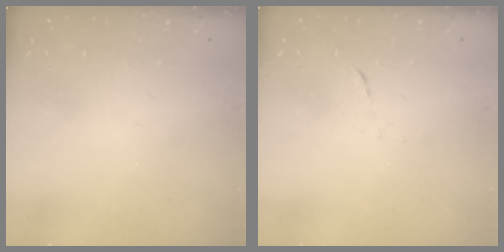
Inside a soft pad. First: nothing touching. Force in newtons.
{"total": 5.5, "press": 5.4, "slide": 0.4}